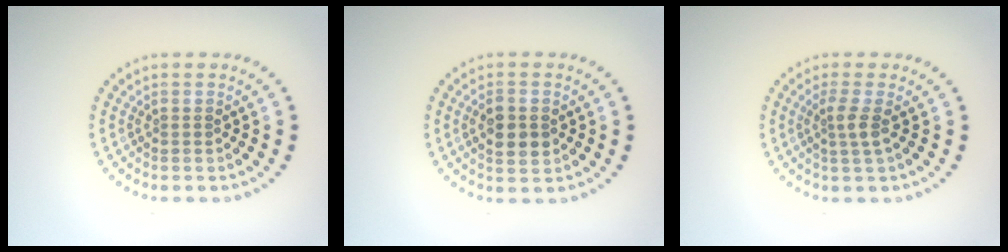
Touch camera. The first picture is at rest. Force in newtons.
{"total": 3.0, "press": 3.0, "slide": 0.2}
{"total": 1.8, "press": 1.3, "slide": 1.1}